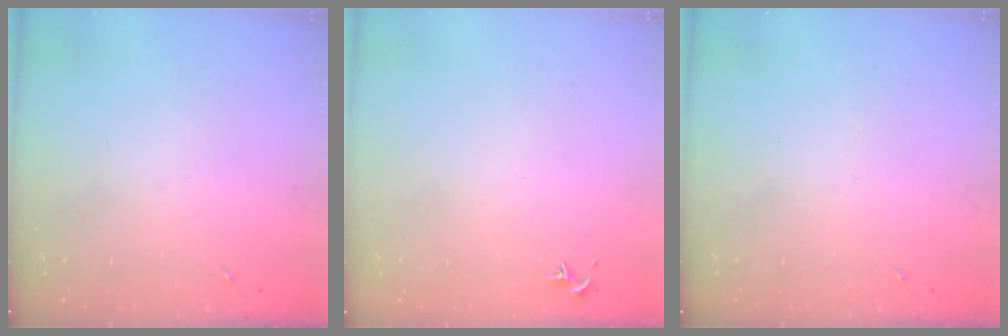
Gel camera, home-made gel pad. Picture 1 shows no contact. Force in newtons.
{"total": 0.8, "press": 0.7, "slide": 0.3}
{"total": 0.0}